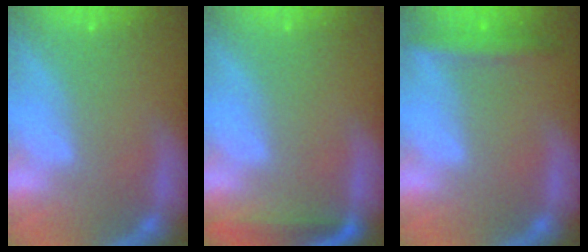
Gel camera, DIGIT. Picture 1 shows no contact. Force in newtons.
{"total": 3.0}
{"total": 2.9}